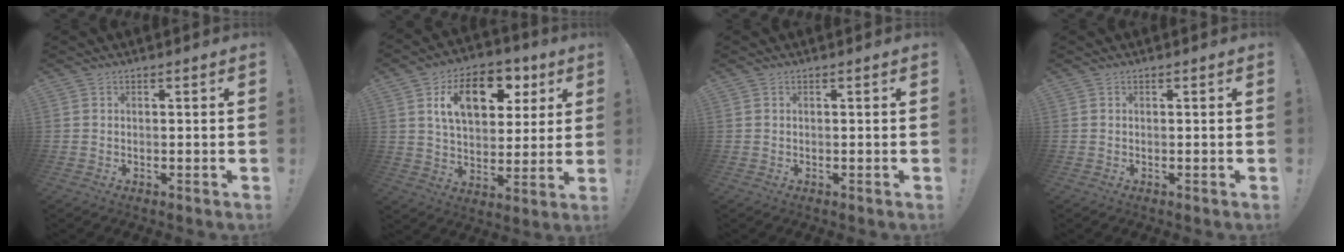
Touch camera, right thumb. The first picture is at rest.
{"total": 16.4, "force": [6.8, 10.3, 10.8], "torque": [-0.154, -0.019, 0.118]}
{"total": 0.0}
{"total": 0.0}